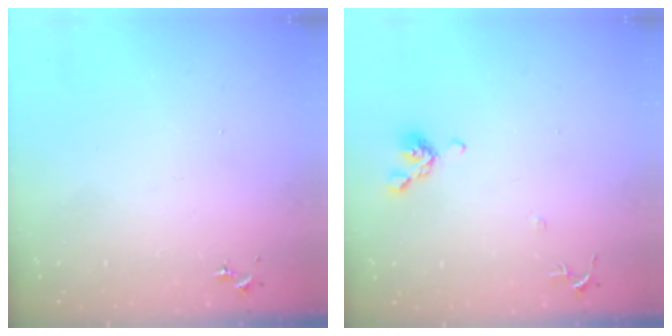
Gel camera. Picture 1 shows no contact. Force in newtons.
{"total": 8.7, "press": 8.5, "slide": 1.8}